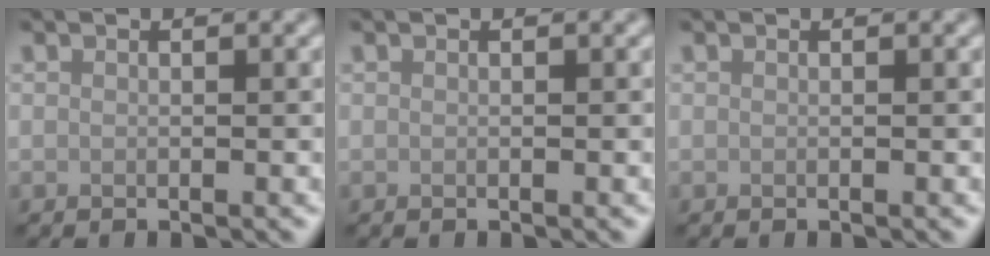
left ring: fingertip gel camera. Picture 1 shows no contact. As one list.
[{"total": 0.0}, {"total": 0.0}]